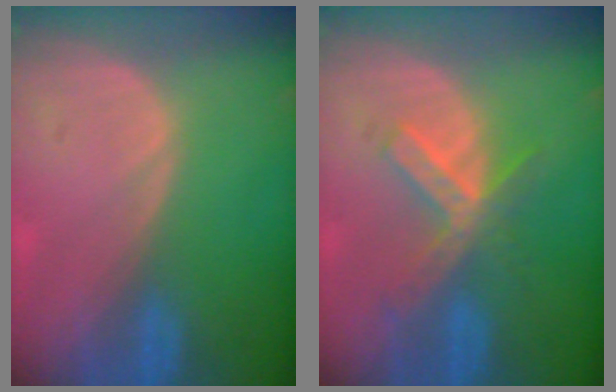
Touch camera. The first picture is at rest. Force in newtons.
{"total": 6.0, "press": 5.7, "slide": 1.9}